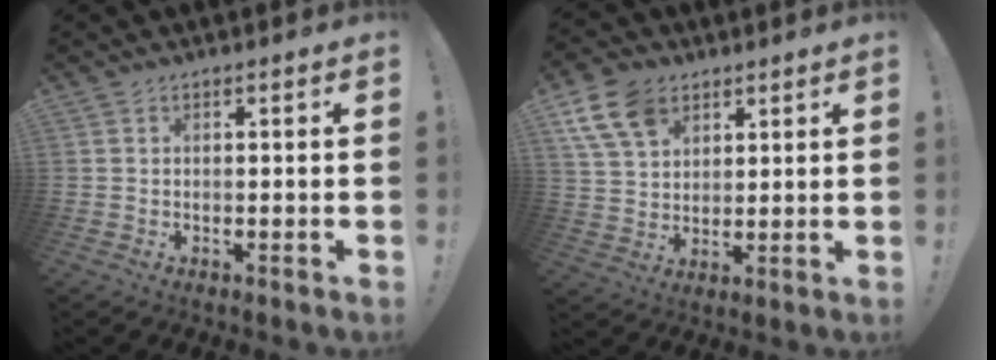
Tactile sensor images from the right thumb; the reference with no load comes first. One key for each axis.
{"total": 12.1, "fx": 6.5, "fy": 8.1, "fz": 6.1, "tx": -0.123, "ty": -0.019, "tz": 0.129}